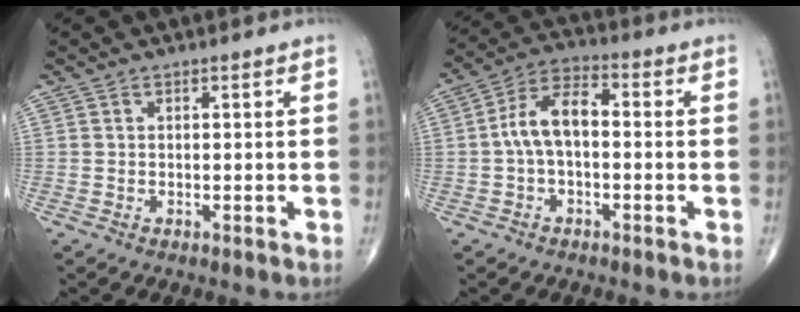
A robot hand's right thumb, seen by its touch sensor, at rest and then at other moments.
{"total": 8.4, "force": [-0.5, 4.6, 7.1], "torque": [-0.130, 0.033, -0.020]}